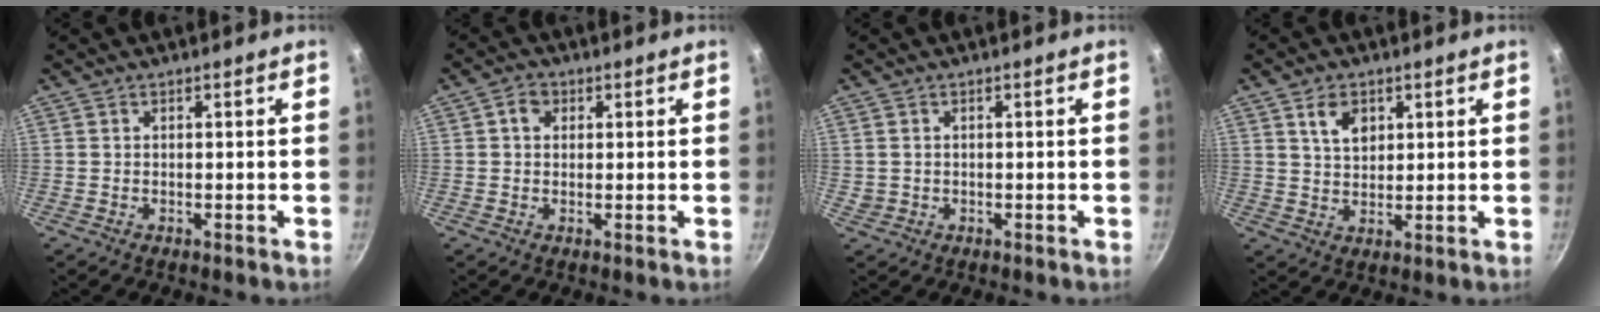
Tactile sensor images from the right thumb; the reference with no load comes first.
{"total": 3.0, "force": [1.0, 2.4, 1.4], "torque": [-0.010, 0.001, 0.012]}
{"total": 1.2, "force": [0.3, 1.1, 0.2], "torque": [-0.001, 0.002, 0.008]}
{"total": 5.5, "force": [2.5, 3.7, 3.2], "torque": [-0.037, -0.012, 0.047]}